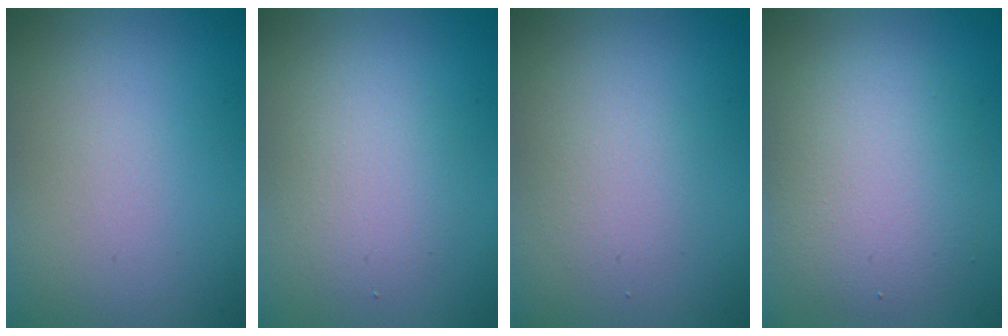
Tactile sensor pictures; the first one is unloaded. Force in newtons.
{"total": 2.5, "press": 2.5, "slide": 0.2}
{"total": 1.6, "press": 1.6, "slide": 0.2}
{"total": 4.6, "press": 4.6, "slide": 0.2}